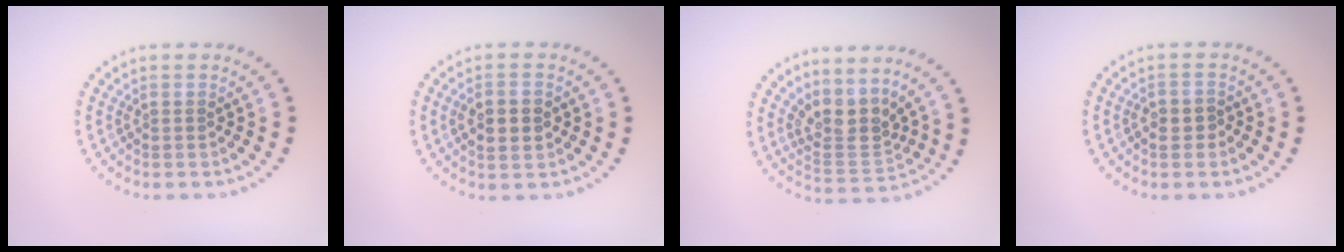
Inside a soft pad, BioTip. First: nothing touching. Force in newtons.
{"total": 2.8, "press": 2.8, "slide": 0.1}
{"total": 3.3, "press": 2.5, "slide": 2.1}
{"total": 1.3, "press": 1.2, "slide": 0.5}